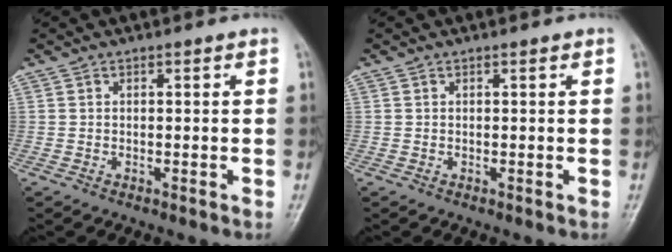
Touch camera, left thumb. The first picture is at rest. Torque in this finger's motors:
{"motor_torque": [0.00, 0.00, 0.00, -0.01, 0.00]}